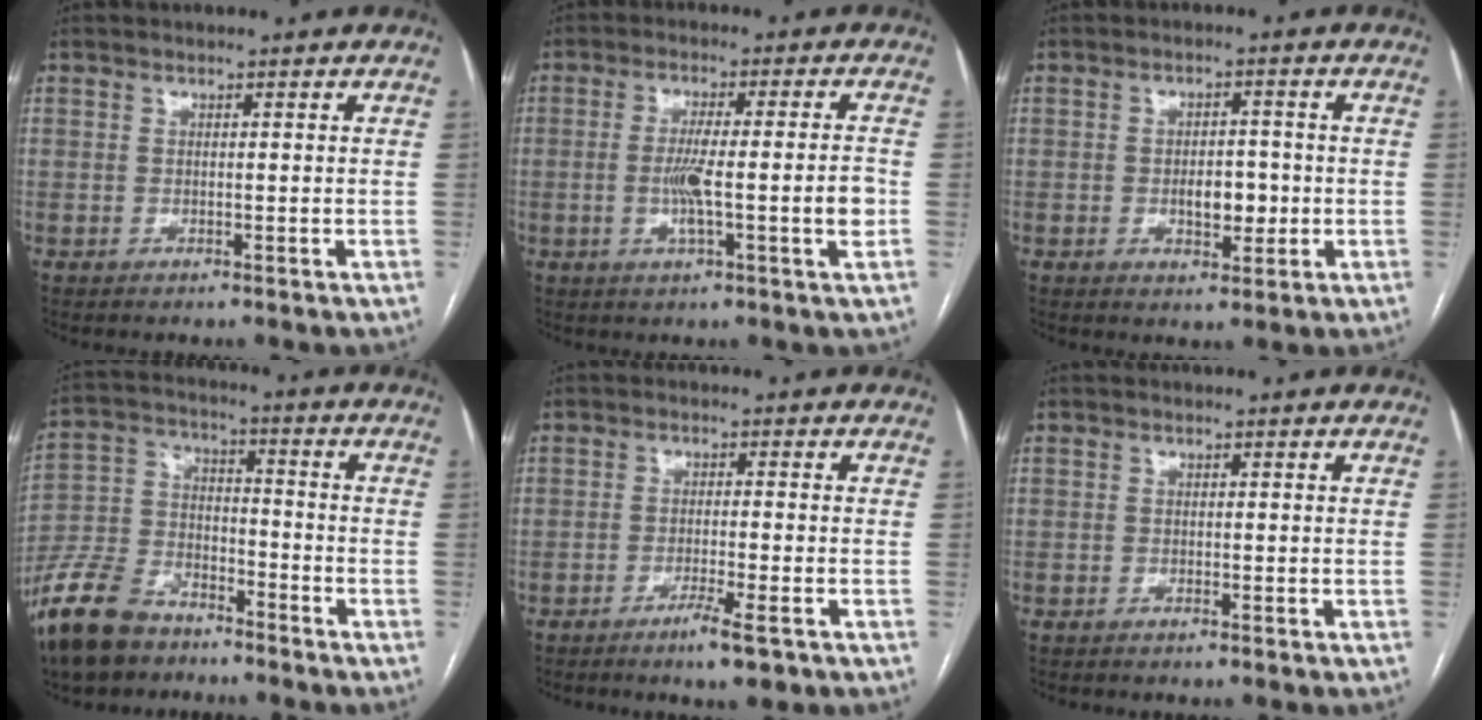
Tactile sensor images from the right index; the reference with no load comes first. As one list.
[{"total": 8.5, "force": [-1.6, 0.0, 8.4], "torque": [-0.155, 0.005, -0.026]}, {"total": 4.7, "force": [-0.8, 2.4, 3.9], "torque": [-0.057, 0.003, -0.007]}, {"total": 13.5, "force": [-10.2, 6.5, 5.9], "torque": [-0.138, -0.003, -0.194]}, {"total": 4.4, "force": [-2.7, 0.1, 3.5], "torque": [-0.059, -0.008, -0.045]}, {"total": 0.0}]